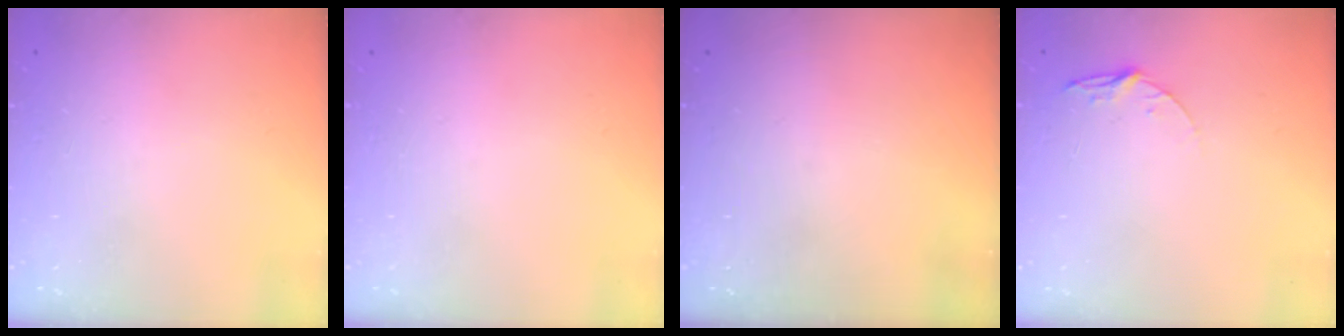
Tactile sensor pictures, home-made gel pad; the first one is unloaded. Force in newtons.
{"total": 0.0}
{"total": 0.0}
{"total": 5.3, "press": 5.3, "slide": 0.5}